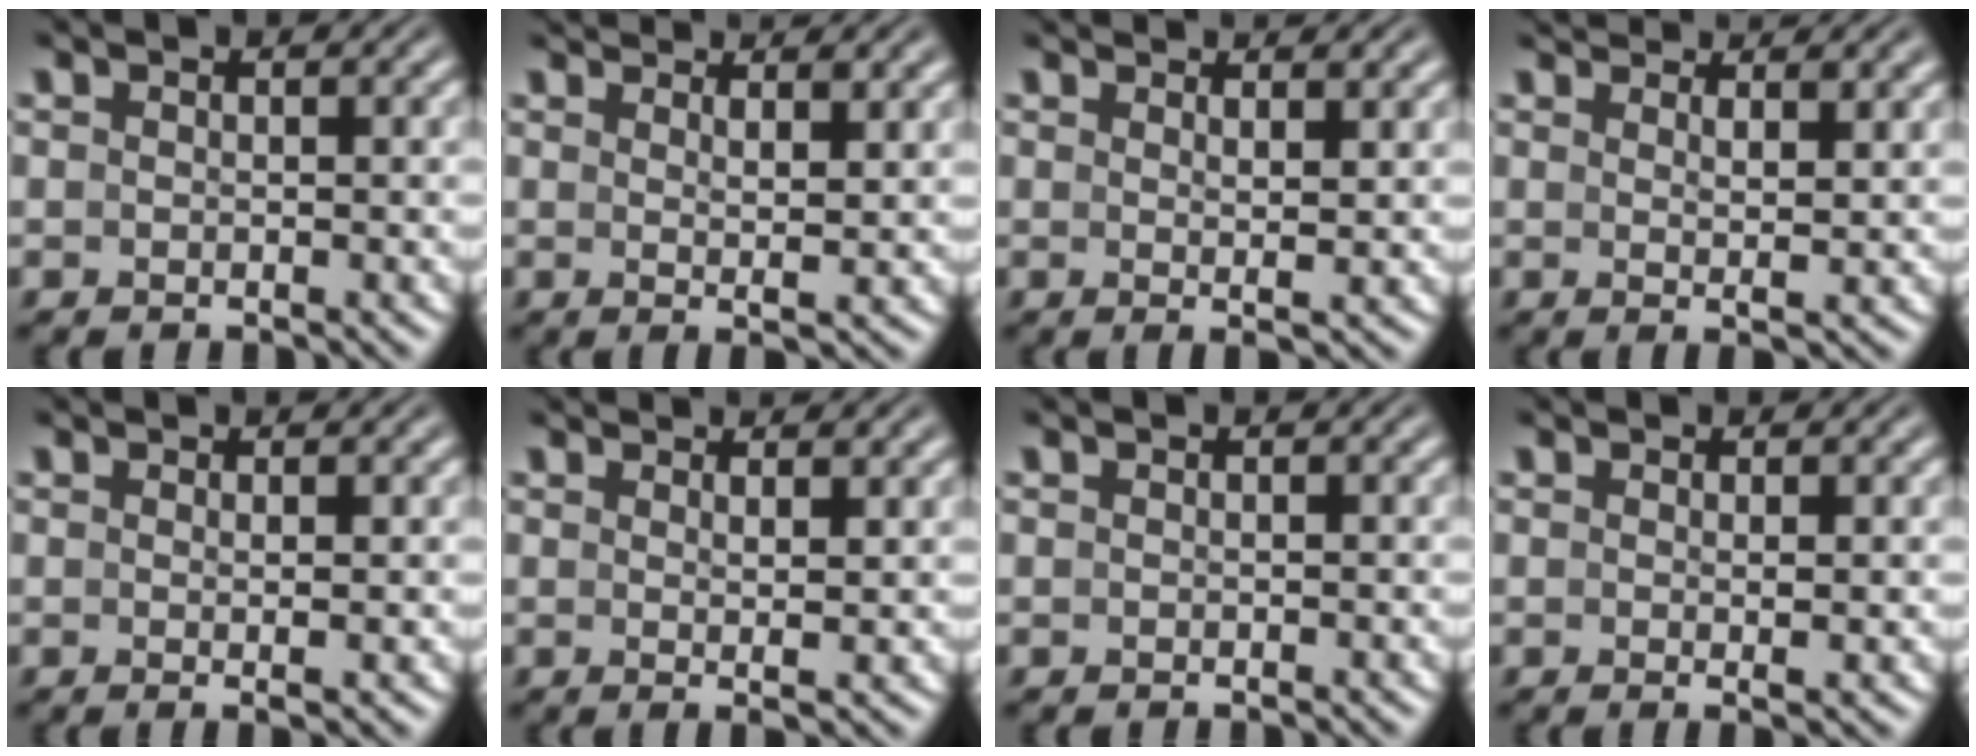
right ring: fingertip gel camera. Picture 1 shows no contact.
{"total": 3.0, "force": [2.3, -0.6, 1.8], "torque": [-0.025, -0.011, 0.044]}
{"total": 2.3, "force": [1.6, -0.8, 1.5], "torque": [-0.020, -0.010, 0.032]}
{"total": 3.3, "force": [2.8, -0.6, 1.7], "torque": [-0.021, -0.008, 0.050]}
{"total": 1.4, "force": [0.1, -0.7, 1.2], "torque": [-0.021, -0.009, 0.006]}
{"total": 2.1, "force": [1.3, -0.8, 1.4], "torque": [-0.021, -0.011, 0.027]}
{"total": 0.0}
{"total": 1.1, "force": [0.2, -0.5, 0.9], "torque": [-0.016, -0.008, 0.005]}